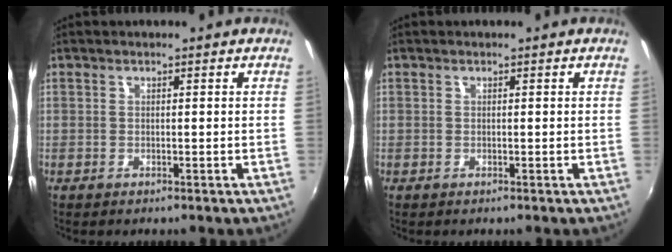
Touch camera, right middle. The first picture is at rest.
{"total": 0.0}